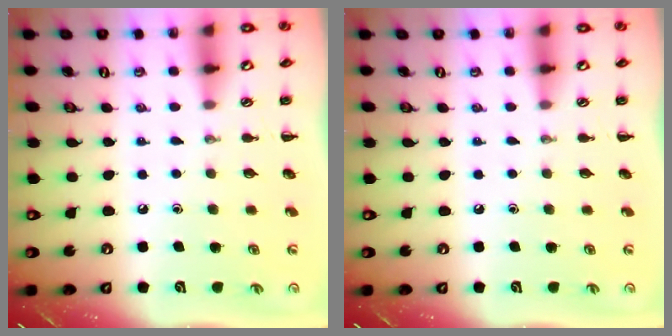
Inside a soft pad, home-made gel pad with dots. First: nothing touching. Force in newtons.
{"total": 0.0}